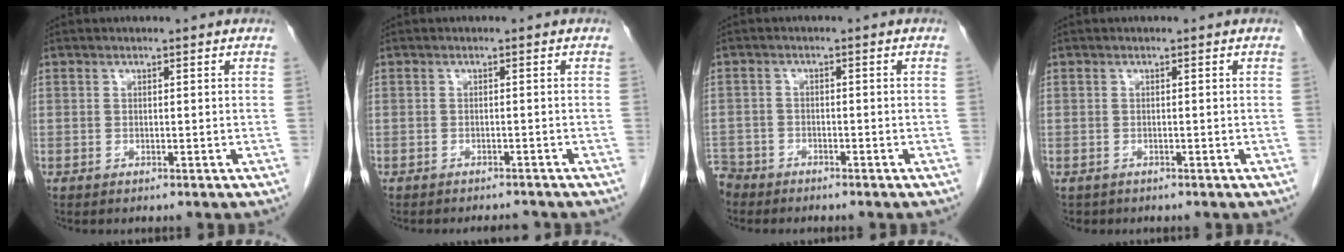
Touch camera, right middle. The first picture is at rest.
{"total": 3.1, "force": [-2.9, 0.7, 0.7], "torque": [-0.010, -0.006, -0.037]}
{"total": 4.3, "force": [-3.8, 1.9, -0.1], "torque": [0.000, -0.002, -0.077]}
{"total": 0.9, "force": [-0.6, 0.6, 0.0], "torque": [-0.013, 0.001, -0.008]}